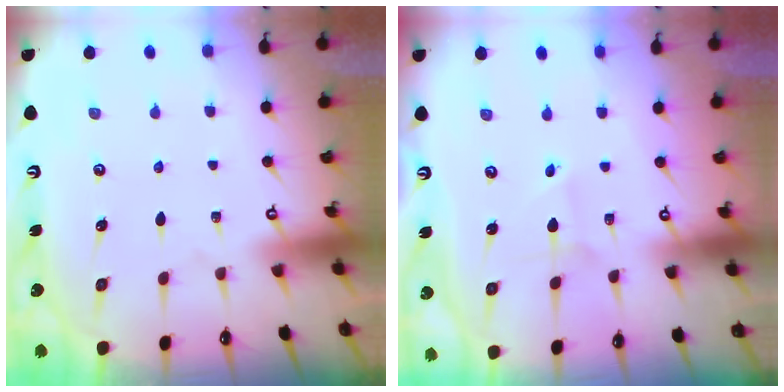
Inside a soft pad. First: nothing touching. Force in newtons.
{"total": 2.0, "press": 2.0, "slide": 0.1}